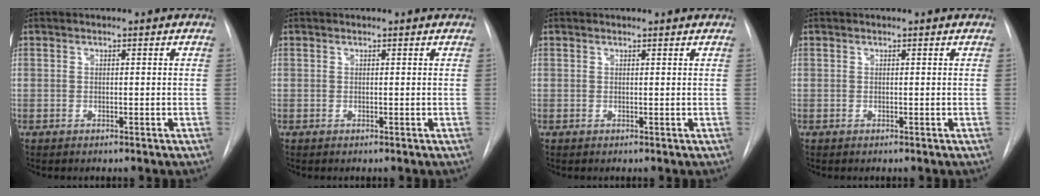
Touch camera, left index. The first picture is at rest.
{"total": 0.0}
{"total": 1.1, "force": [1.1, 0.1, 0.0], "torque": [-0.007, 0.006, 0.007]}
{"total": 0.0}